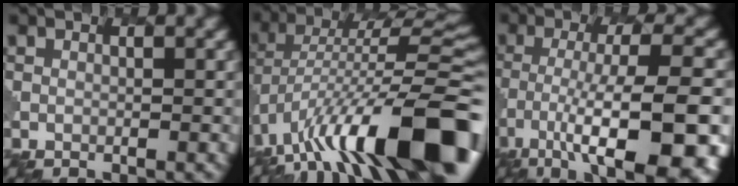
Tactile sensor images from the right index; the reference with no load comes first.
{"total": 15.0, "force": [-6.4, 5.5, 12.5], "torque": [-0.196, 0.027, -0.103]}
{"total": 13.1, "force": [-6.2, 4.0, 10.8], "torque": [-0.182, -0.004, -0.088]}